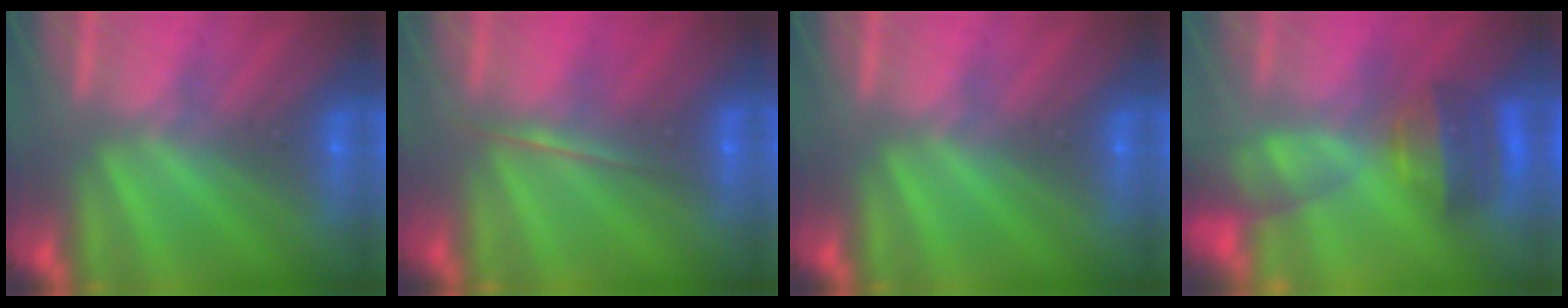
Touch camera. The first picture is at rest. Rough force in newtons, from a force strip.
{"total": 1.7}
{"total": 0.0}
{"total": 7.8}